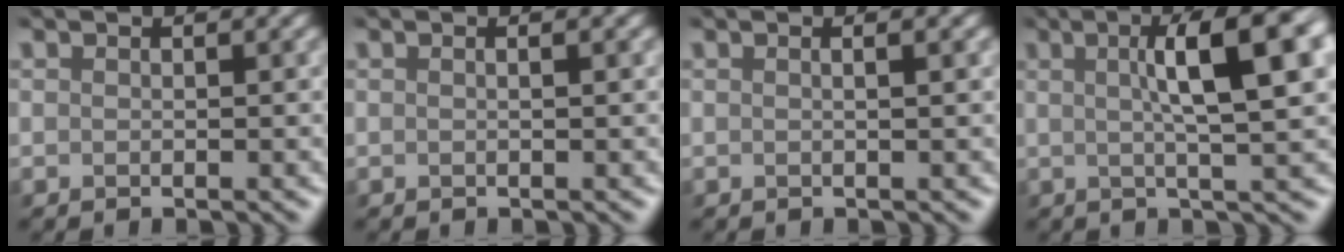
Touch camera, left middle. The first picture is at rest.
{"total": 1.6, "force": [0.5, 0.8, 1.4], "torque": [-0.001, 0.000, -0.011]}
{"total": 2.7, "force": [0.9, 1.3, 2.2], "torque": [-0.003, 0.012, -0.015]}
{"total": 9.5, "force": [2.4, 2.1, 8.9], "torque": [-0.095, 0.017, 0.032]}